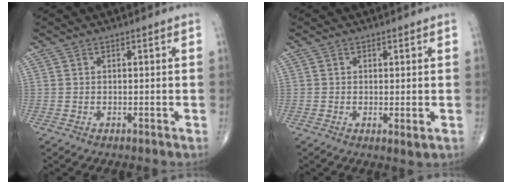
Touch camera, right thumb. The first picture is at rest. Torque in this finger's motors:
{"motor_torque": [-0.06, 0.03, 0.18, -0.06, 0.01]}